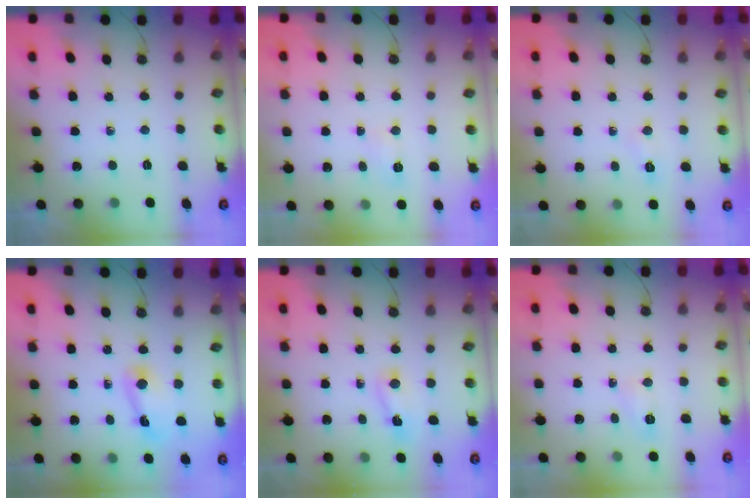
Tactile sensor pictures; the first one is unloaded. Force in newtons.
{"total": 3.7, "press": 3.6, "slide": 0.5}
{"total": 2.5, "press": 2.4, "slide": 0.4}
{"total": 8.5, "press": 4.8, "slide": 7.0}
{"total": 2.3, "press": 2.3, "slide": 0.4}
{"total": 4.7, "press": 4.4, "slide": 1.5}